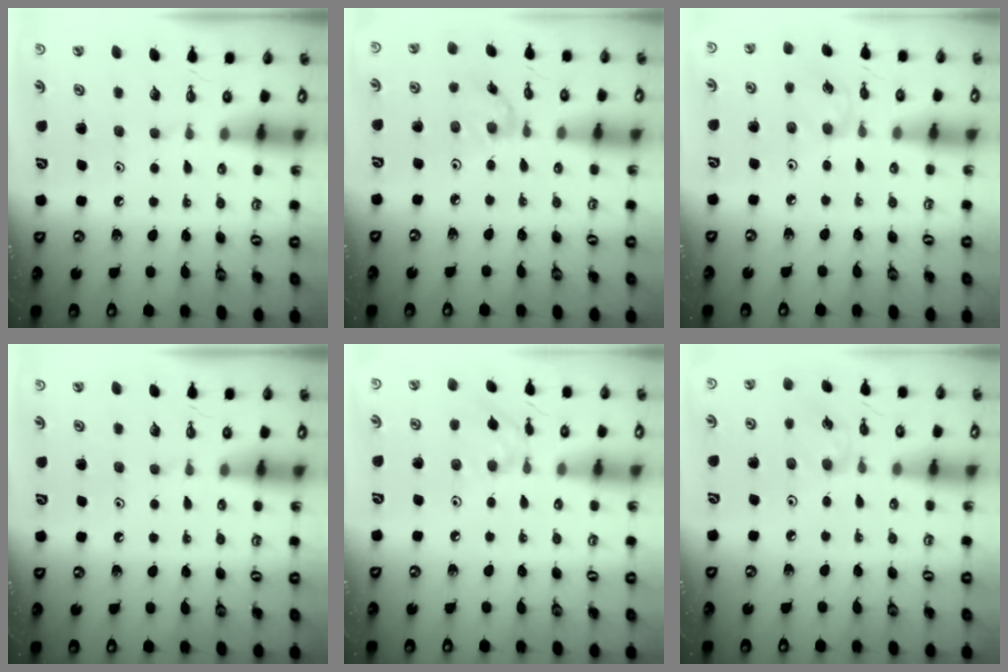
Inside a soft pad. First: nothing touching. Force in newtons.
{"total": 2.0, "press": 2.0, "slide": 0.3}
{"total": 2.6, "press": 2.6, "slide": 0.4}
{"total": 0.0}
{"total": 4.2, "press": 4.2, "slide": 0.4}
{"total": 2.7, "press": 2.6, "slide": 0.5}